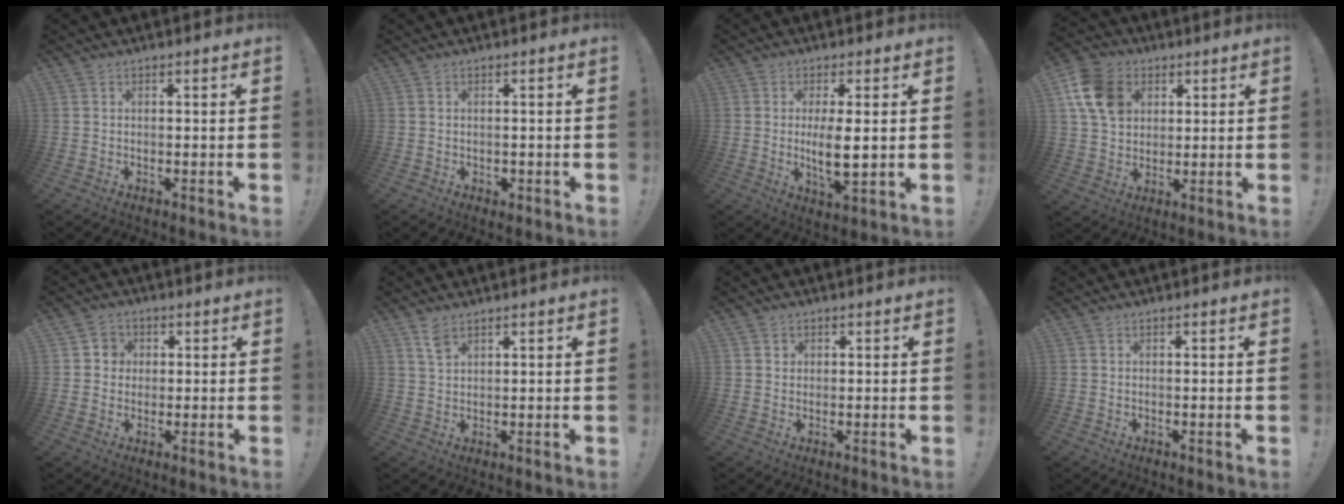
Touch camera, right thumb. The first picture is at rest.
{"total": 1.2, "force": [-0.1, 1.1, 0.3], "torque": [0.002, 0.002, -0.004]}
{"total": 7.9, "force": [0.3, 2.4, 7.5], "torque": [-0.130, -0.019, 0.000]}
{"total": 14.0, "force": [5.0, 10.9, 7.3], "torque": [-0.113, -0.013, 0.101]}
{"total": 4.3, "force": [0.4, 4.2, 0.9], "torque": [-0.012, 0.003, 0.006]}
{"total": 3.9, "force": [2.6, 1.7, 2.5], "torque": [-0.039, -0.012, 0.045]}
{"total": 1.6, "force": [0.7, 1.4, 0.2], "torque": [0.010, -0.007, 0.010]}
{"total": 0.0}